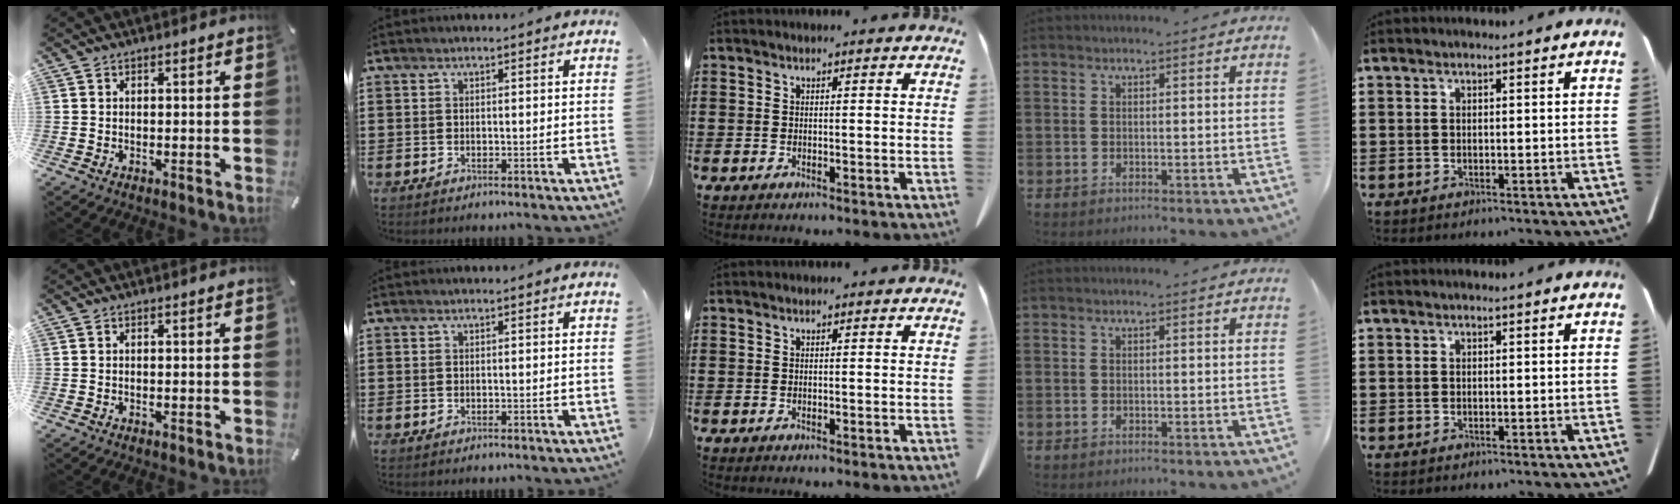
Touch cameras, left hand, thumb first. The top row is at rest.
{}